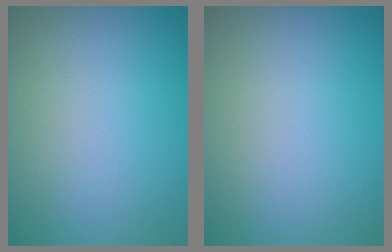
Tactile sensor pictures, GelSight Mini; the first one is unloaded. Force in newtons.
{"total": 0.0}